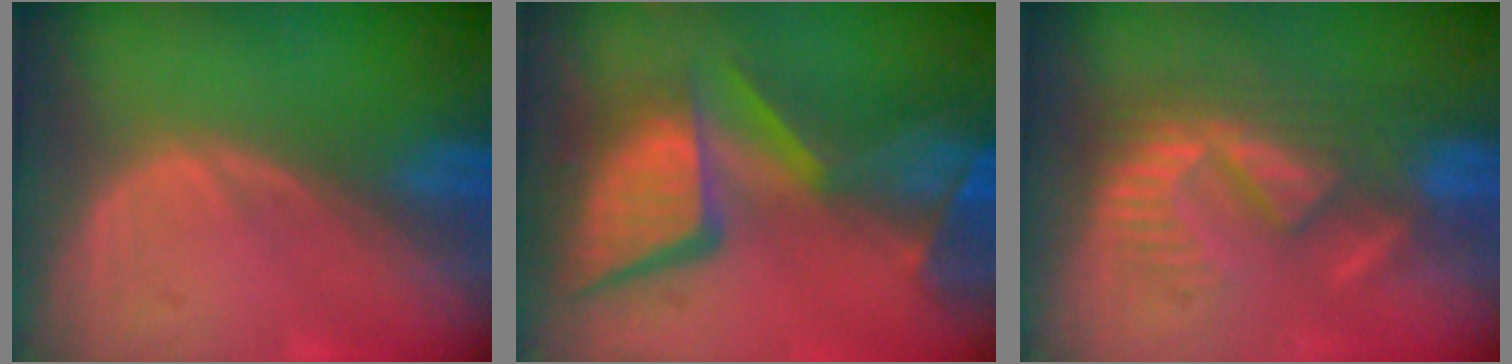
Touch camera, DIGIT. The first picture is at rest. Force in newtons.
{"total": 13.9, "press": 11.3, "slide": 8.2}
{"total": 9.1, "press": 8.1, "slide": 4.1}